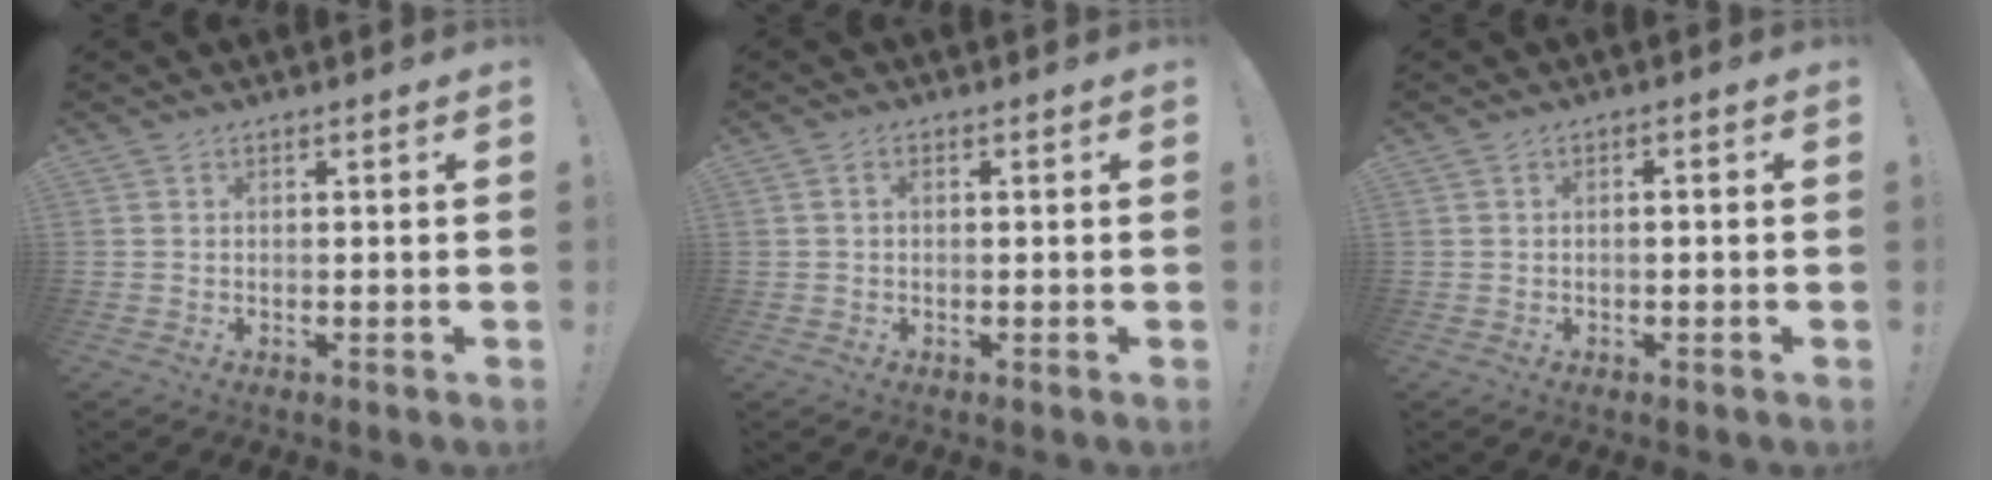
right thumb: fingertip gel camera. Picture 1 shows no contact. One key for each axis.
{"total": 1.1, "fx": 0.0, "fy": 0.7, "fz": 0.9, "tx": -0.025, "ty": 0.006, "tz": 0.002}
{"total": 1.3, "fx": -0.9, "fy": -0.1, "fz": 0.9, "tx": -0.017, "ty": 0.000, "tz": -0.017}